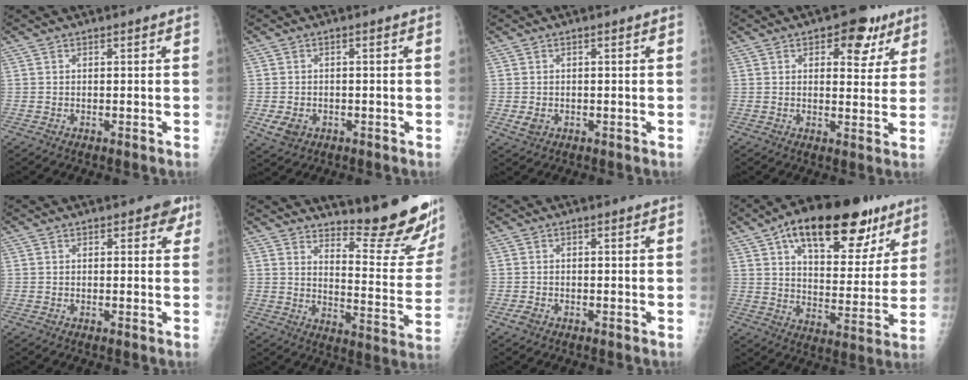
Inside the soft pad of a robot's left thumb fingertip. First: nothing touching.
{"total": 3.6, "force": [-1.3, 2.7, 1.9], "torque": [-0.030, 0.000, -0.014]}
{"total": 2.0, "force": [-0.5, 1.5, 1.2], "torque": [-0.020, -0.002, -0.005]}
{"total": 8.0, "force": [4.1, 4.6, 5.1], "torque": [-0.025, -0.013, 0.048]}
{"total": 2.7, "force": [1.4, 1.7, 1.6], "torque": [0.008, -0.001, 0.009]}
{"total": 17.7, "force": [15.4, 2.0, 8.5], "torque": [-0.092, -0.174, 0.201]}
{"total": 1.2, "force": [-0.8, 0.7, 0.6], "torque": [-0.013, -0.001, -0.017]}
{"total": 25.3, "force": [14.1, 11.8, 17.4], "torque": [-0.224, -0.014, 0.213]}